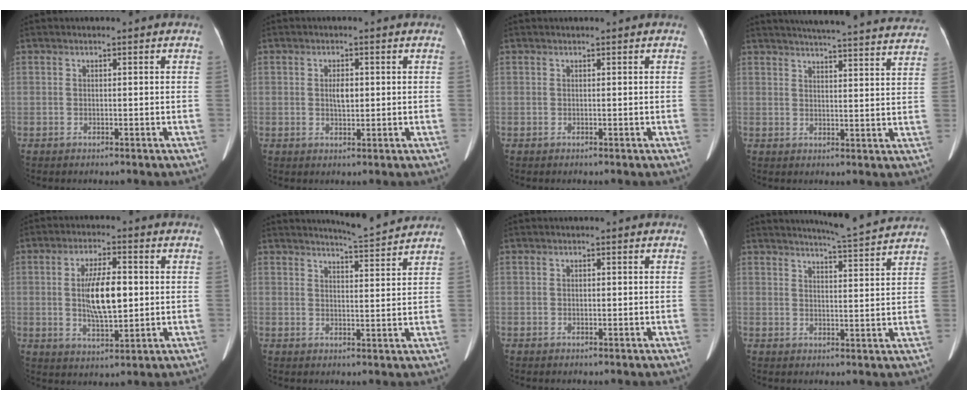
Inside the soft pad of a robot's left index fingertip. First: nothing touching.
{"total": 2.2, "force": [0.2, 1.1, 2.0], "torque": [-0.037, 0.002, 0.005]}
{"total": 0.6, "force": [0.6, 0.0, 0.2], "torque": [-0.004, 0.011, 0.010]}
{"total": 27.4, "force": [25.9, 1.7, 8.8], "torque": [-0.130, -0.051, 0.301]}
{"total": 8.9, "force": [0.5, 2.7, 8.5], "torque": [-0.162, 0.004, 0.010]}
{"total": 5.6, "force": [5.5, -0.9, 0.6], "torque": [-0.023, -0.009, 0.076]}
{"total": 0.6, "force": [-0.1, 0.3, 0.4], "torque": [-0.010, 0.000, -0.002]}
{"total": 8.4, "force": [8.0, -1.2, 2.1], "torque": [-0.046, -0.003, 0.104]}